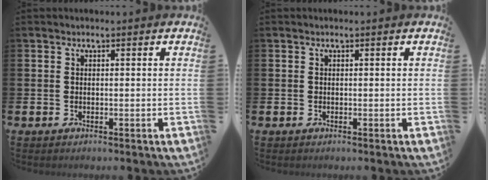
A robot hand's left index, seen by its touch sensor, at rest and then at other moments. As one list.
[{"total": 0.0}]